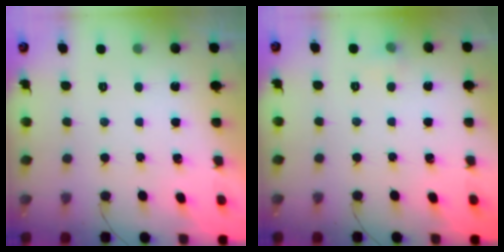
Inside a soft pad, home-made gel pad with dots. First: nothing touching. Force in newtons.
{"total": 3.6, "press": 3.4, "slide": 1.0}